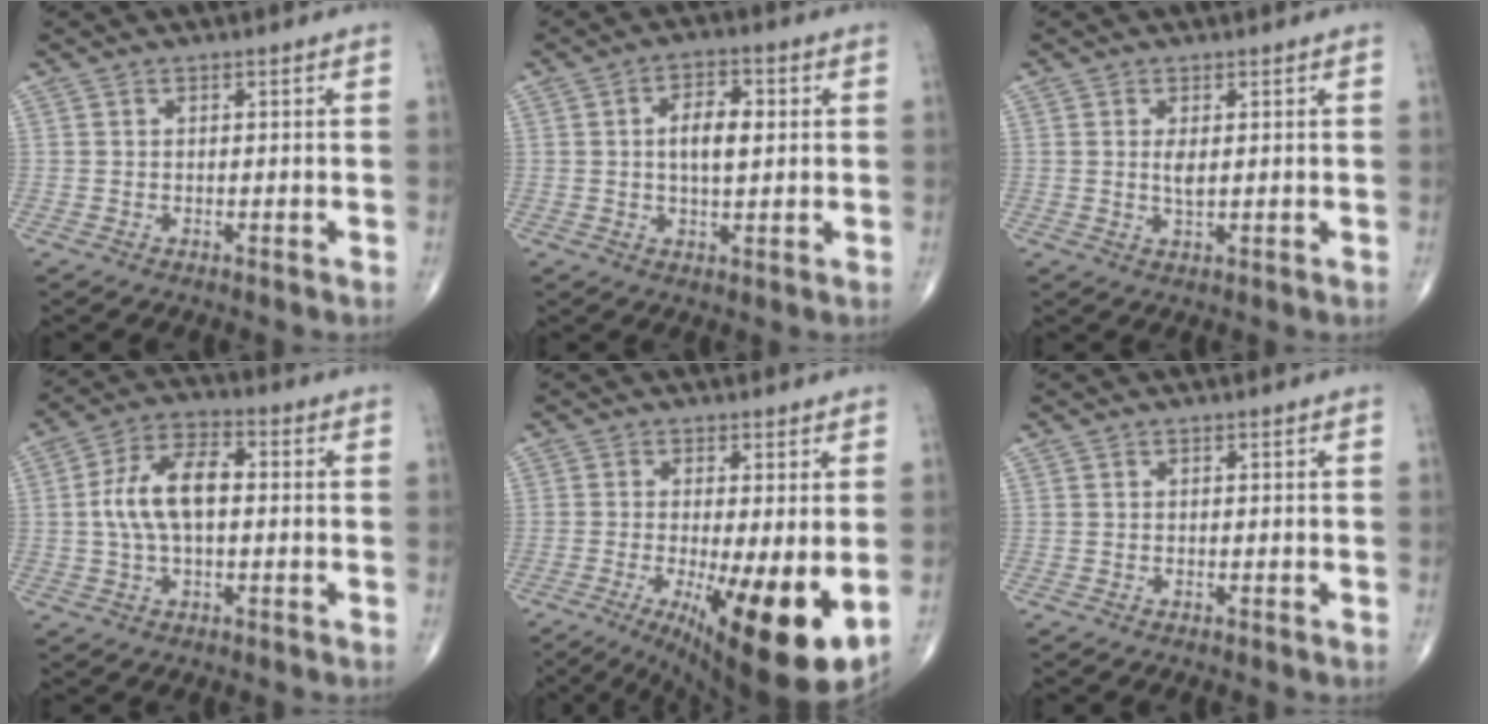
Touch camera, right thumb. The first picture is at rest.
{"total": 6.9, "force": [1.0, 3.2, 6.1], "torque": [-0.091, 0.003, 0.012]}
{"total": 2.1, "force": [0.4, 0.7, 1.9], "torque": [-0.036, -0.007, 0.010]}
{"total": 10.8, "force": [0.3, 5.6, 9.2], "torque": [-0.179, 0.025, -0.001]}
{"total": 15.4, "force": [-4.0, 3.7, 14.4], "torque": [-0.197, -0.025, -0.045]}
{"total": 0.0}